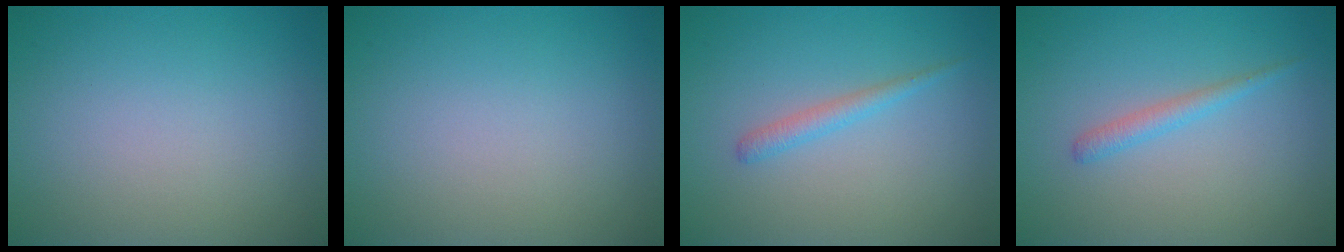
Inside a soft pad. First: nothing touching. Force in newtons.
{"total": 0.0}
{"total": 1.4, "press": 1.4, "slide": 0.1}
{"total": 1.4, "press": 1.4, "slide": 0.1}